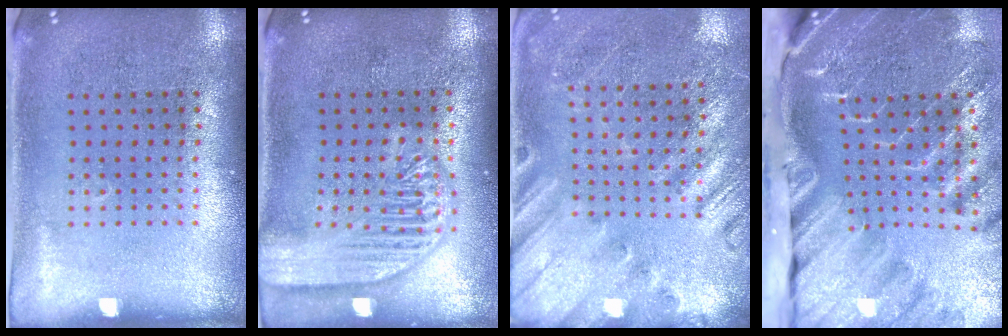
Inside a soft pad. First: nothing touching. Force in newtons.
{"total": 3.5, "press": 3.5, "slide": 0.3}
{"total": 2.3, "press": 2.1, "slide": 0.9}
{"total": 4.5, "press": 3.3, "slide": 3.0}